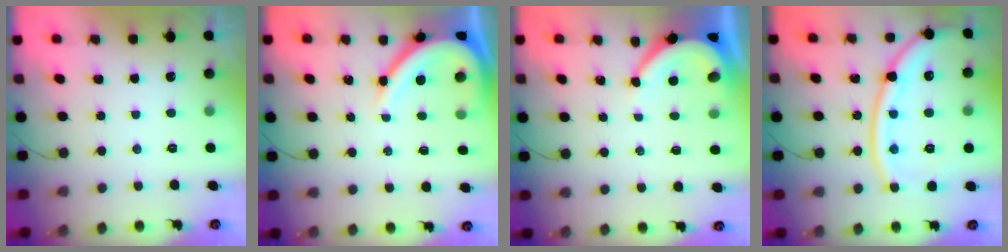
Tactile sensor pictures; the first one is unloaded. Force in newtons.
{"total": 10.9, "press": 10.8, "slide": 1.3}
{"total": 6.0, "press": 6.0, "slide": 0.5}
{"total": 18.6, "press": 18.5, "slide": 2.0}